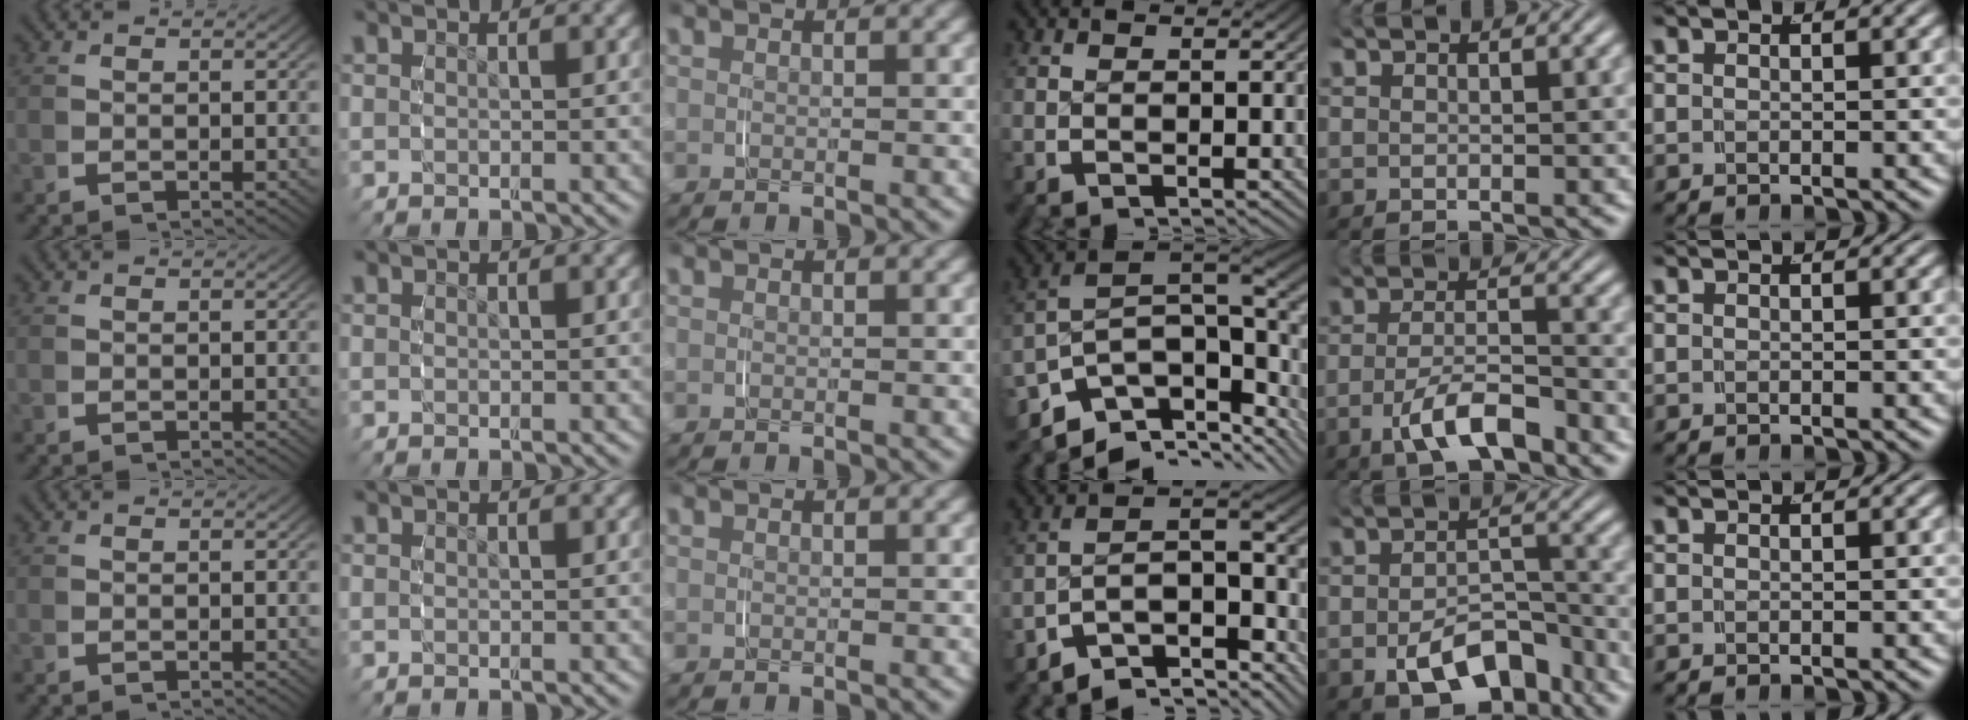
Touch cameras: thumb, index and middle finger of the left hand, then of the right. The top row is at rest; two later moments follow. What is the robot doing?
{"motion": "grasp_and_lifting", "object": "shoes"}